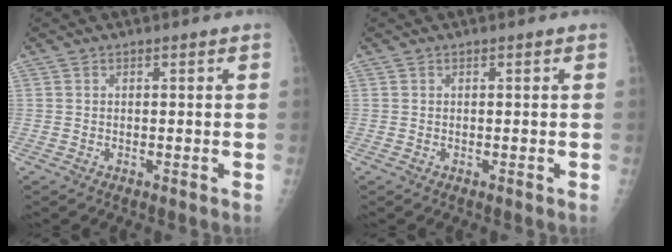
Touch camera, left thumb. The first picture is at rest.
{"total": 0.0}